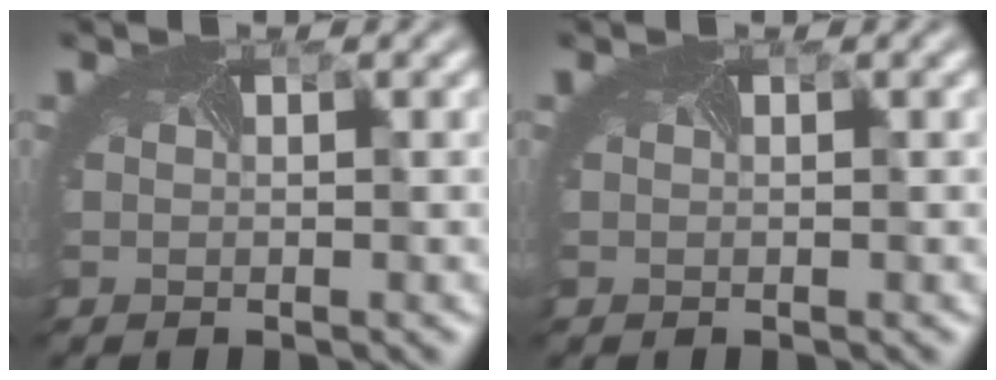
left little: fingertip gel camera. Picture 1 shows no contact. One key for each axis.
{"total": 0.0}